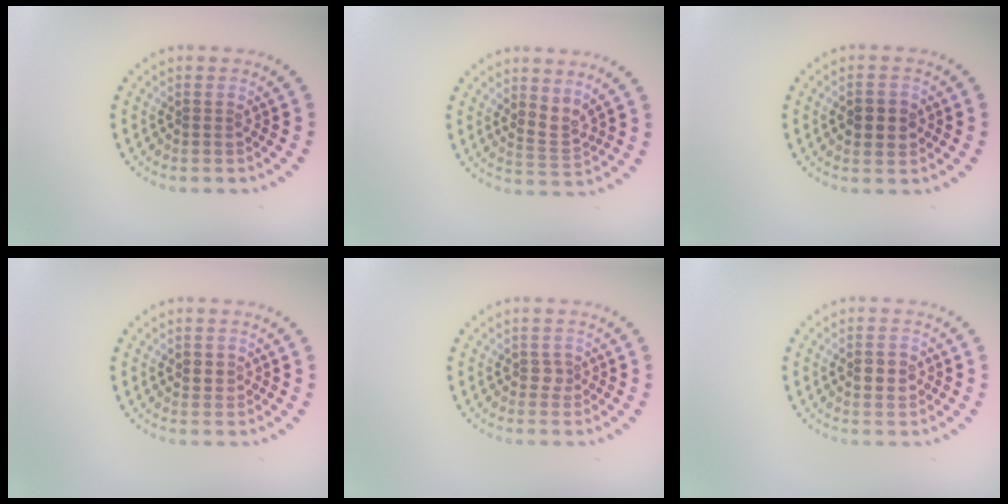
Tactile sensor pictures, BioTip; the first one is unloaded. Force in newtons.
{"total": 2.1, "press": 1.4, "slide": 1.6}
{"total": 2.6, "press": 2.6, "slide": 0.1}
{"total": 1.2, "press": 1.1, "slide": 0.4}
{"total": 0.9, "press": 0.7, "slide": 0.6}
{"total": 2.5, "press": 2.5, "slide": 0.0}